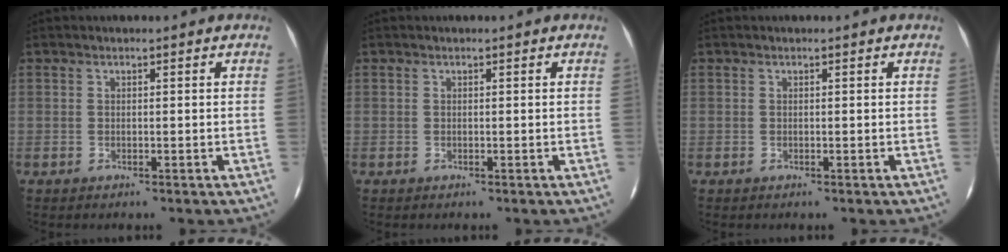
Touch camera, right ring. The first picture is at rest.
{"total": 0.0}
{"total": 0.0}